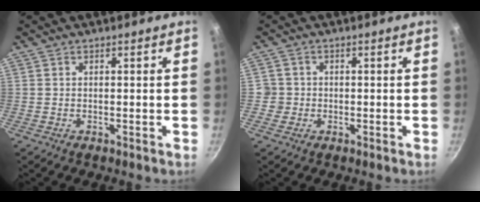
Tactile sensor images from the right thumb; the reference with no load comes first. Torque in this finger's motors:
{"motor_torque": [-0.21, 0.04, 0.25, 0.11, 0.00]}